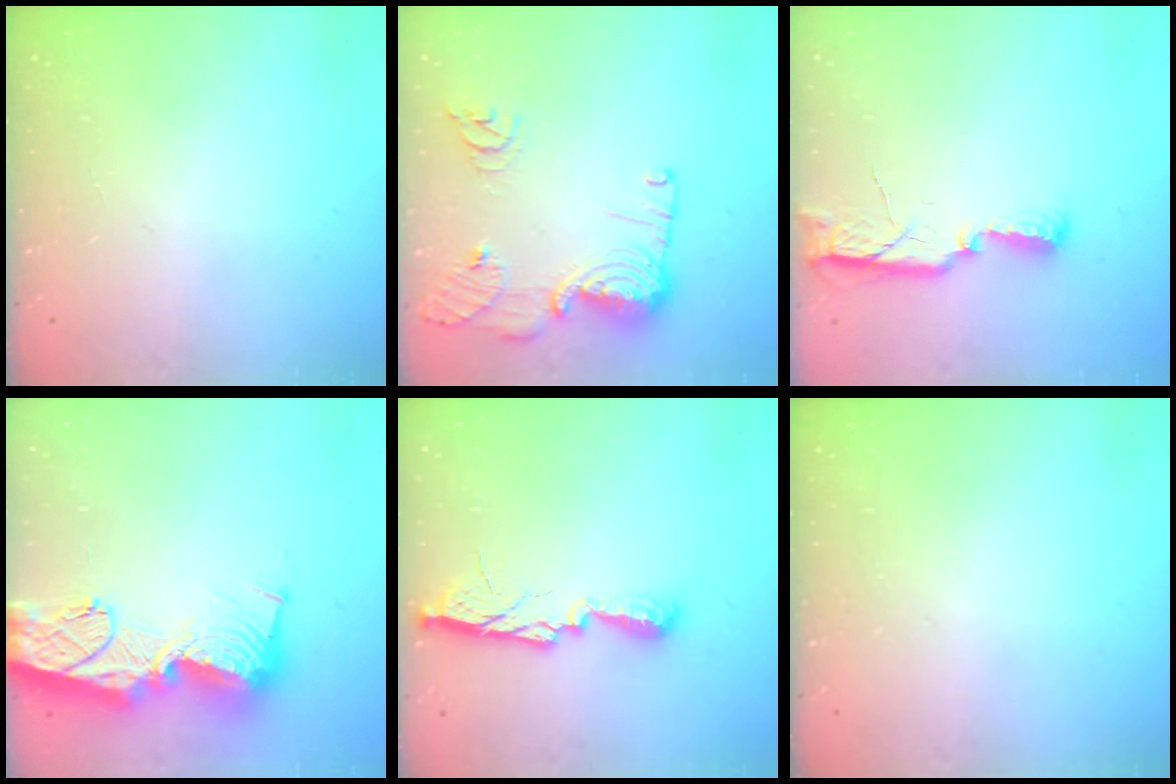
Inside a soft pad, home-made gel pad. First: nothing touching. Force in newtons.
{"total": 15.2, "press": 14.9, "slide": 2.8}
{"total": 9.0, "press": 7.8, "slide": 4.5}
{"total": 19.6, "press": 19.5, "slide": 1.9}
{"total": 9.9, "press": 9.9, "slide": 0.3}
{"total": 0.0}